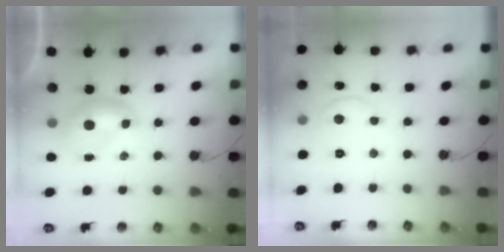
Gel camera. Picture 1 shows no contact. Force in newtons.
{"total": 3.2, "press": 3.1, "slide": 0.6}